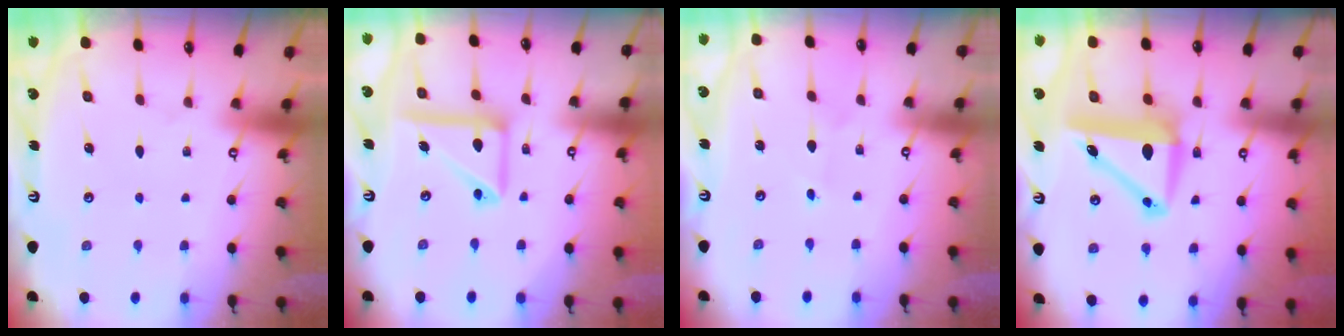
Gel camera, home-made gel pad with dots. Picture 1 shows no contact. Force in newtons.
{"total": 14.4, "press": 14.3, "slide": 1.9}
{"total": 1.3, "press": 1.3, "slide": 0.1}
{"total": 10.4, "press": 9.8, "slide": 3.4}